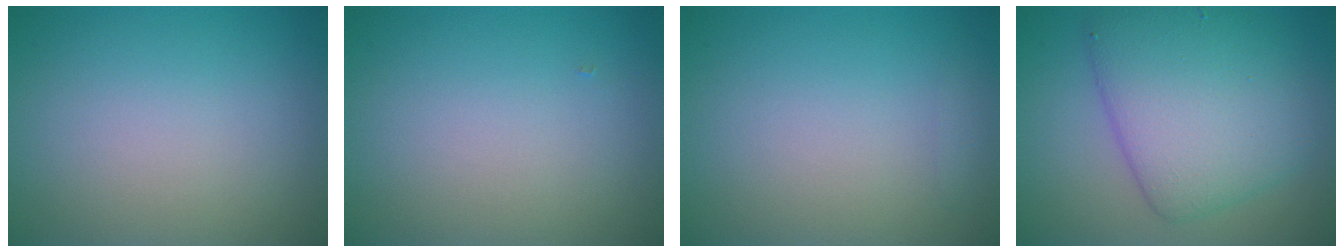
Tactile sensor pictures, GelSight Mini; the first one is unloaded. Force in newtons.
{"total": 0.0}
{"total": 0.7, "press": 0.7, "slide": 0.1}
{"total": 7.6, "press": 7.6, "slide": 0.2}